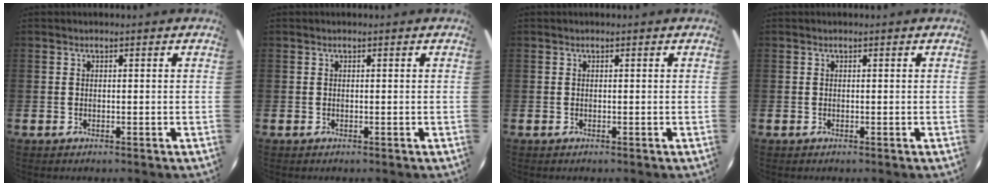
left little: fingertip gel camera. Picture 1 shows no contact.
{"total": 0.0}
{"total": 0.0}
{"total": 0.0}